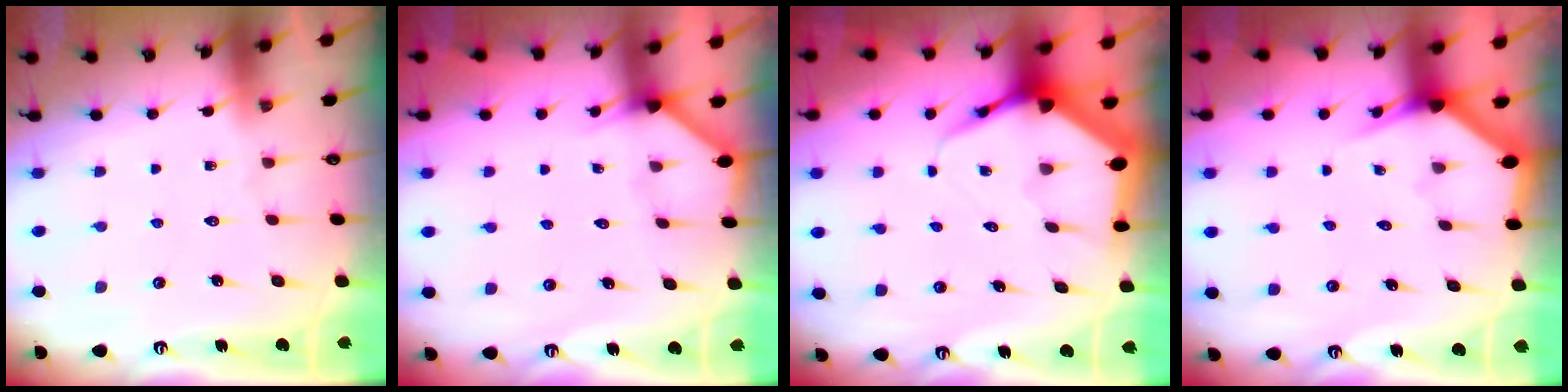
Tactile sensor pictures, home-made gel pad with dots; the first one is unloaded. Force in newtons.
{"total": 2.2, "press": 2.2, "slide": 0.2}
{"total": 7.0, "press": 7.0, "slide": 0.7}
{"total": 2.8, "press": 2.8, "slide": 0.1}